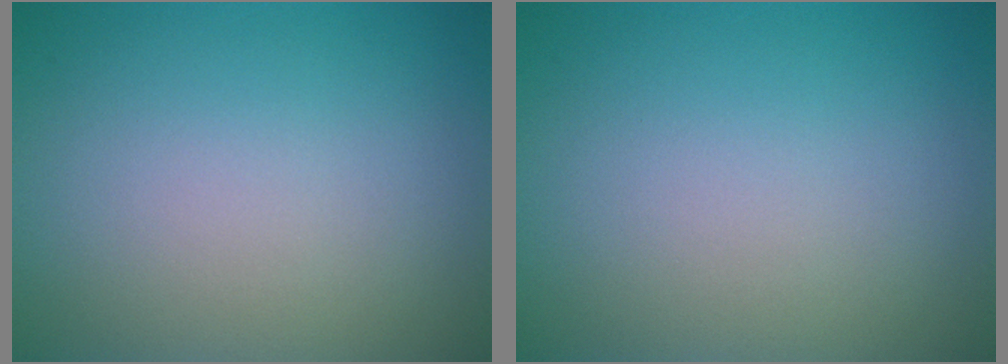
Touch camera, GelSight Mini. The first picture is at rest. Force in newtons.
{"total": 0.0}